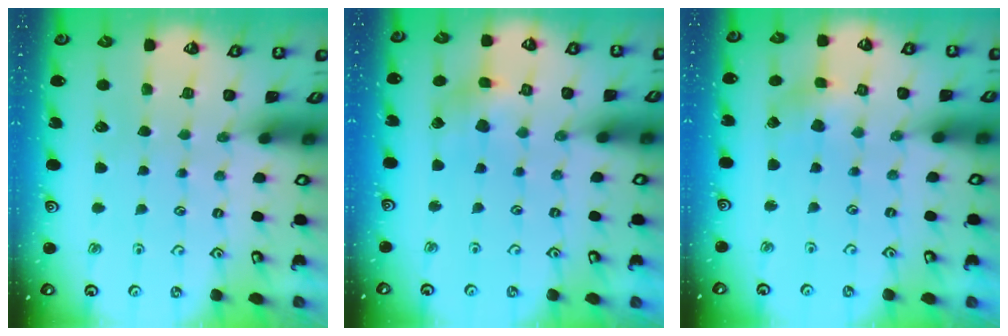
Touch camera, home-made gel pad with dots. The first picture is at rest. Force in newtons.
{"total": 6.4, "press": 6.4, "slide": 0.5}
{"total": 1.5, "press": 1.5, "slide": 0.2}